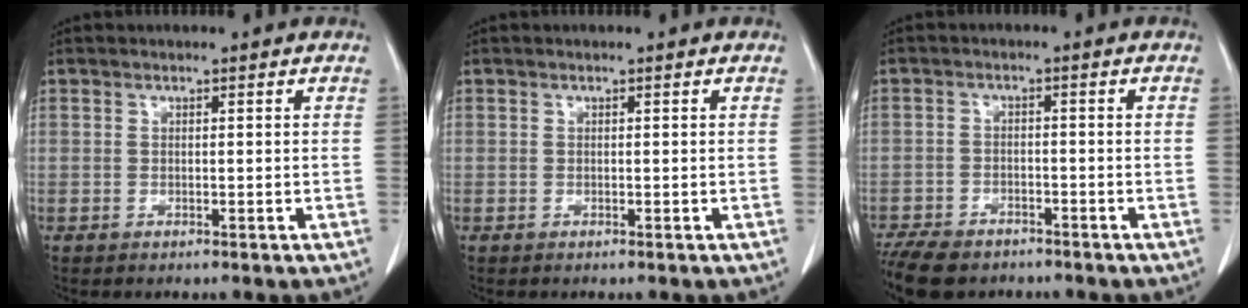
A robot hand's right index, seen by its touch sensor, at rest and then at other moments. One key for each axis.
{"total": 0.0}
{"total": 9.3, "fx": -7.4, "fy": 4.2, "fz": 3.9, "tx": -0.073, "ty": -0.011, "tz": -0.116}